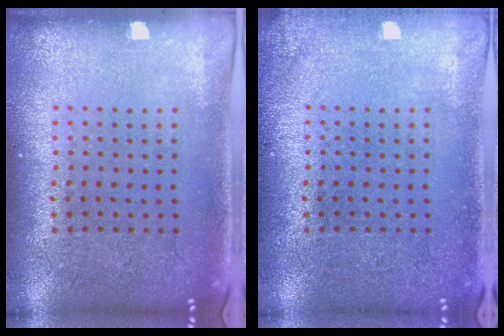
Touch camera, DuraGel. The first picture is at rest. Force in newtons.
{"total": 0.9, "press": 0.9, "slide": 0.1}